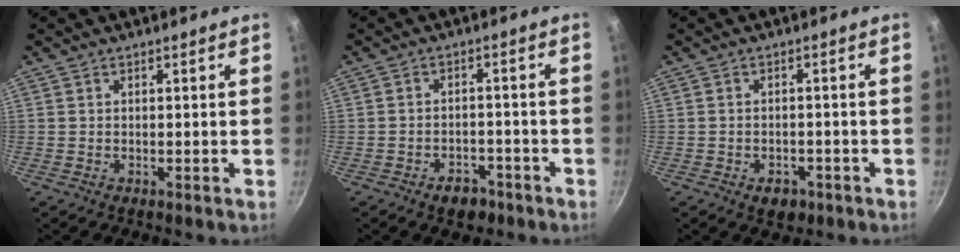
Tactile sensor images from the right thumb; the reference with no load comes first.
{"total": 4.9, "force": [-3.2, 3.0, 2.2], "torque": [-0.015, 0.028, -0.037]}
{"total": 3.9, "force": [-2.0, 2.6, 2.0], "torque": [-0.020, 0.017, -0.017]}